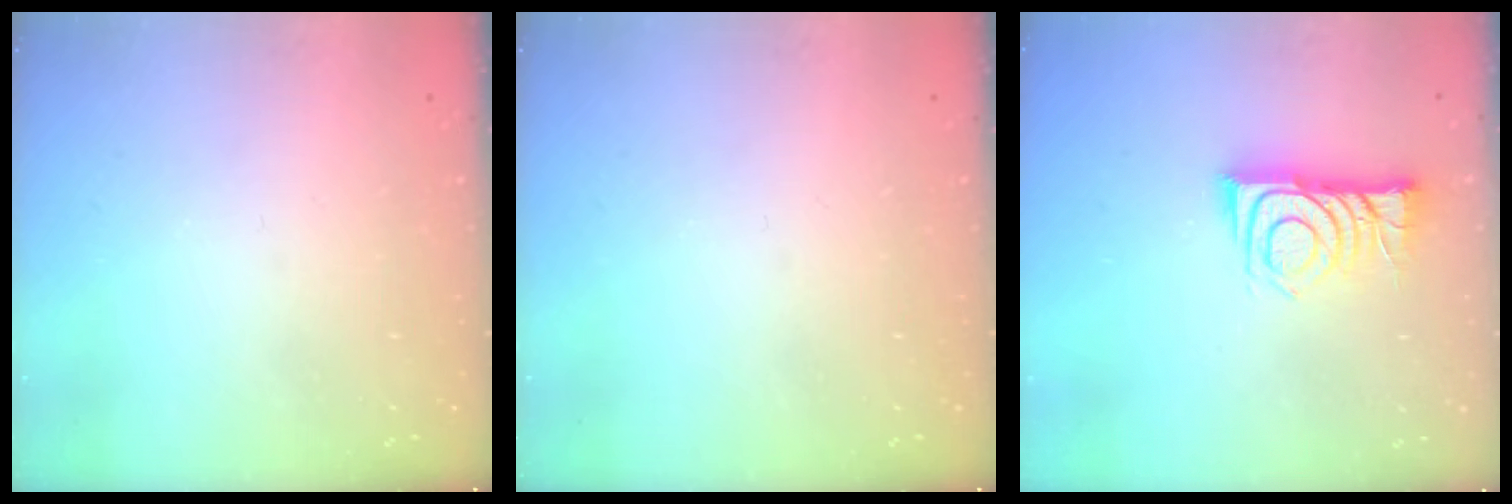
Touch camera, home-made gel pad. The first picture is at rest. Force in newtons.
{"total": 0.0}
{"total": 9.6, "press": 9.5, "slide": 1.0}